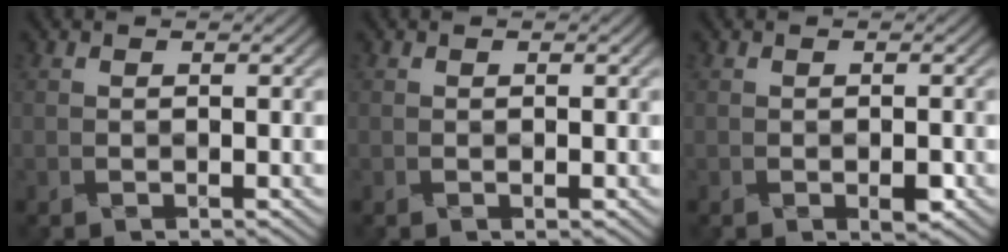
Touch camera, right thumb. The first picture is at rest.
{"total": 0.0}
{"total": 1.4, "force": [-0.6, 0.6, 1.2], "torque": [-0.020, -0.002, -0.010]}